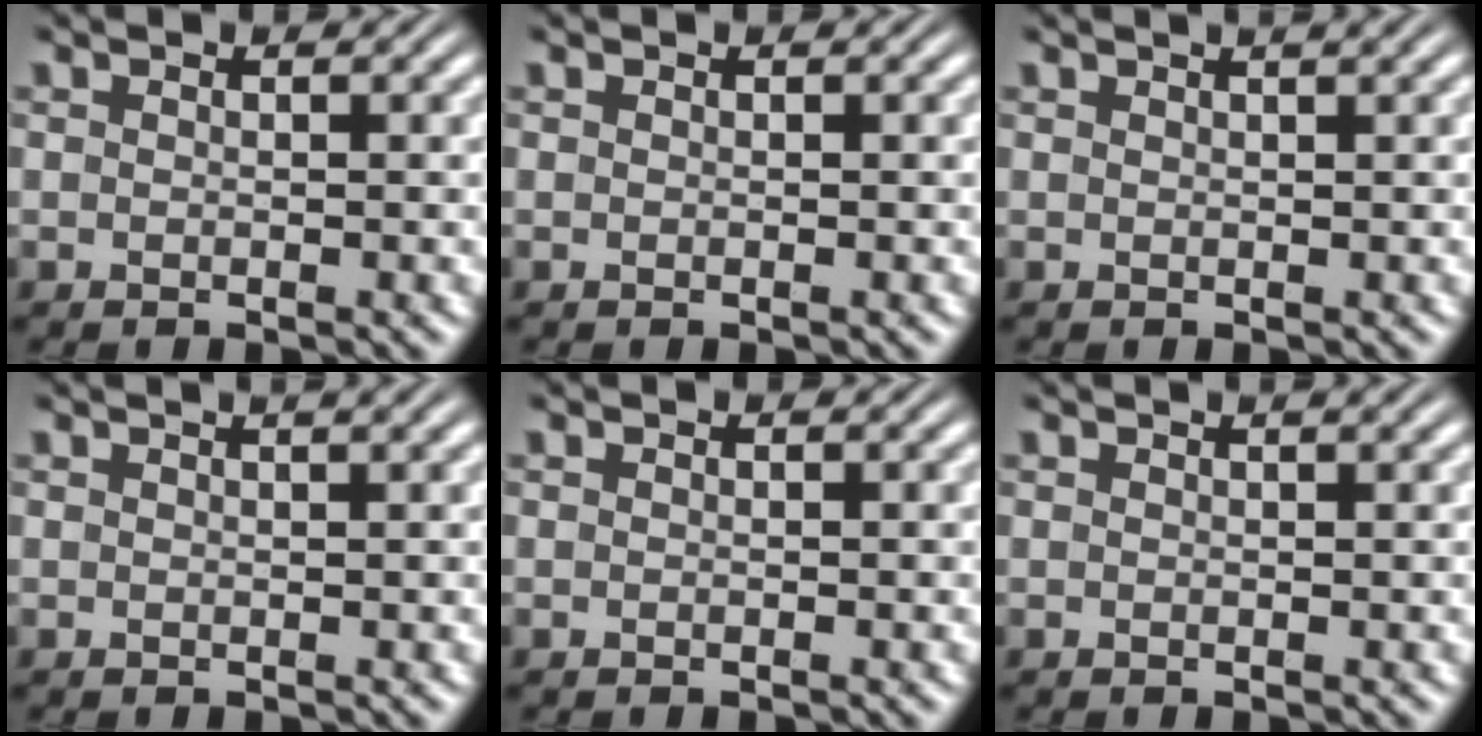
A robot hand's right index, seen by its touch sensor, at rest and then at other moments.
{"total": 0.0}
{"total": 1.2, "force": [1.0, -0.3, 0.6], "torque": [0.000, 0.004, 0.015]}
{"total": 1.1, "force": [0.9, -0.3, 0.6], "torque": [0.000, 0.003, 0.014]}
{"total": 0.0}
{"total": 0.7, "force": [0.6, -0.3, 0.2], "torque": [0.003, 0.002, 0.009]}